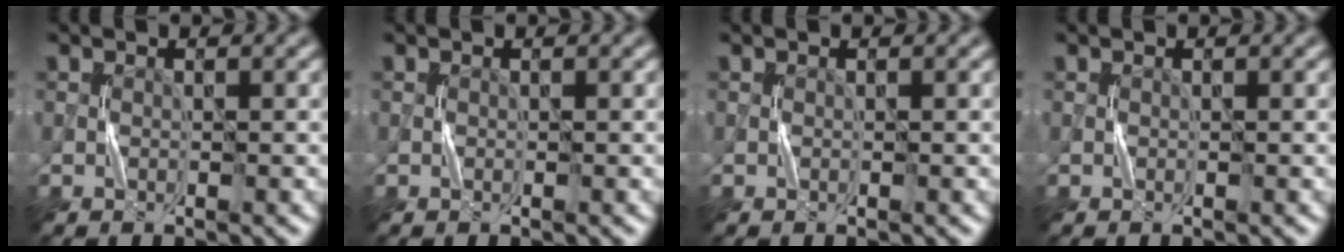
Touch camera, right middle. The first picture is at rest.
{"total": 0.0}
{"total": 0.0}
{"total": 0.0}